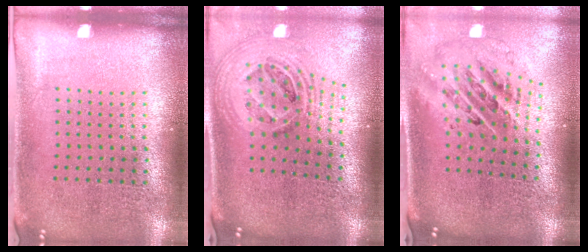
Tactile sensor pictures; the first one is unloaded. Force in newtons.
{"total": 2.3, "press": 1.7, "slide": 1.5}
{"total": 2.3, "press": 1.6, "slide": 1.7}